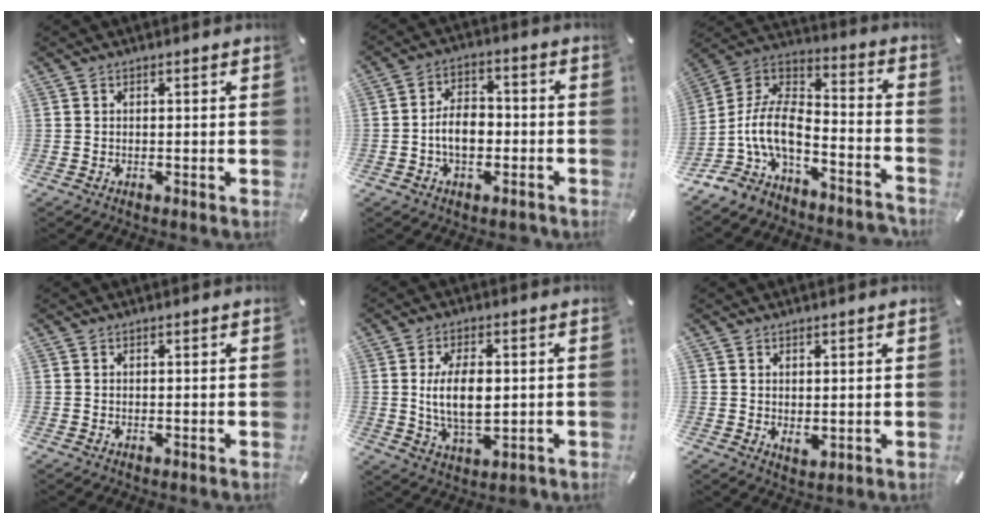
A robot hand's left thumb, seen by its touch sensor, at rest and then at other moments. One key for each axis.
{"total": 8.2, "fx": -2.2, "fy": 5.6, "fz": 5.5, "tx": -0.105, "ty": 0.021, "tz": -0.038}
{"total": 11.6, "fx": -4.6, "fy": 6.8, "fz": 8.2, "tx": -0.186, "ty": -0.006, "tz": -0.089}
{"total": 0.0}
{"total": 10.7, "fx": 0.1, "fy": 5.9, "fz": 8.9, "tx": -0.170, "ty": 0.002, "tz": 0.000}
{"total": 1.8, "fx": 0.9, "fy": 1.1, "fz": 1.0, "tx": -0.013, "ty": -0.003, "tz": 0.015}